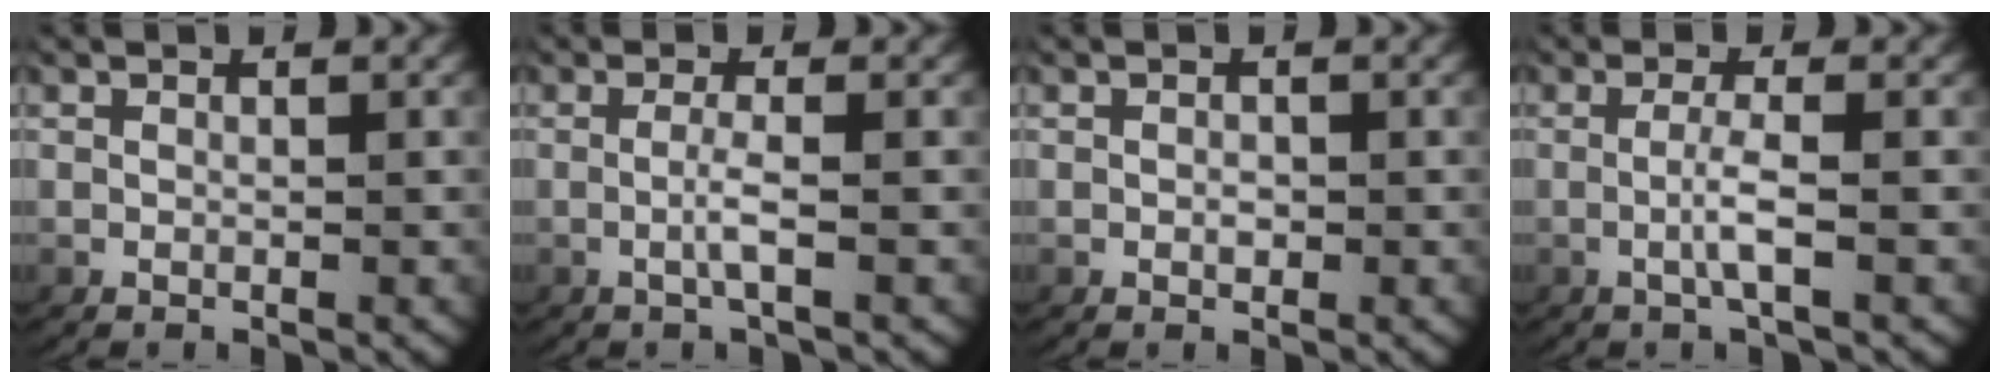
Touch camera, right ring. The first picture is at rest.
{"total": 1.7, "force": [-0.4, -0.1, 1.7], "torque": [-0.042, -0.005, -0.007]}
{"total": 0.6, "force": [-0.2, 0.4, 0.4], "torque": [-0.016, -0.006, -0.001]}
{"total": 2.2, "force": [-0.4, -0.1, 2.2], "torque": [-0.050, -0.004, -0.007]}